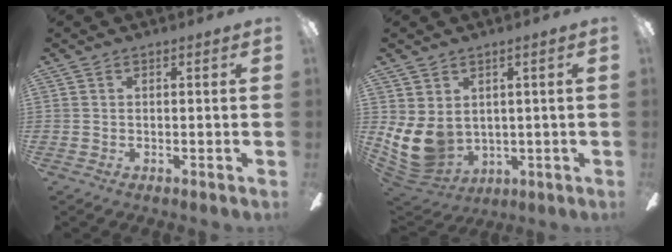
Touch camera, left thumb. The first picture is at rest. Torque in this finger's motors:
{"motor_torque": [1.73, 1.90, 1.04, -0.83, 0.10]}